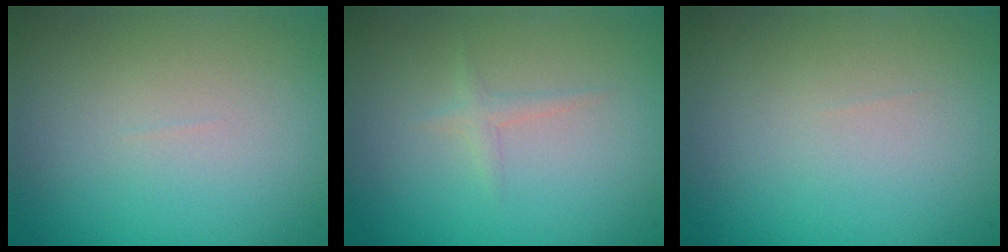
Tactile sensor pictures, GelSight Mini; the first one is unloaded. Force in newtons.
{"total": 0.9, "press": 0.8, "slide": 0.0}
{"total": 0.0}